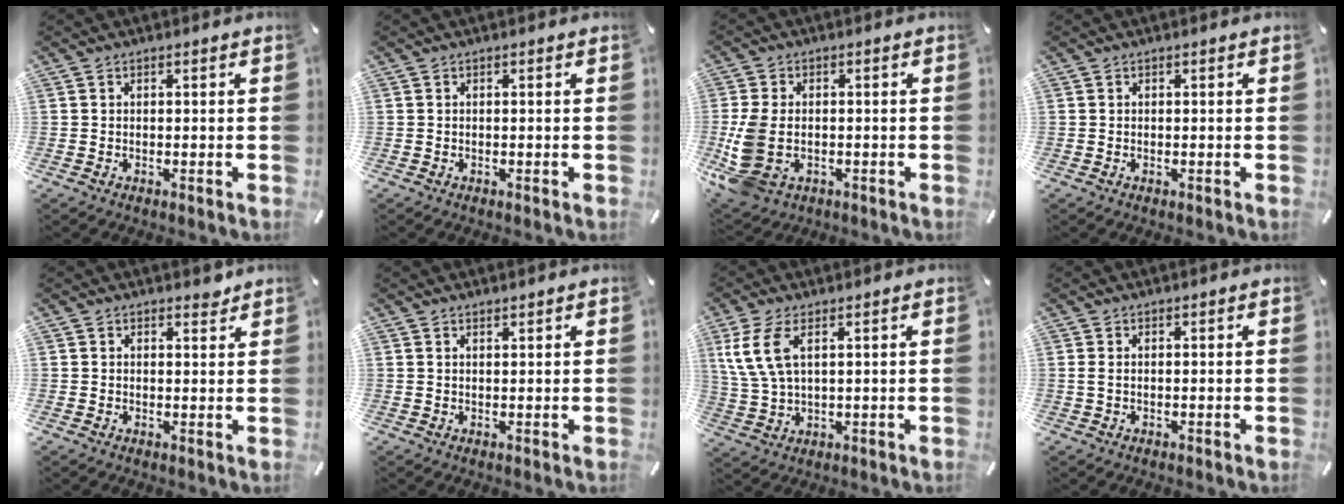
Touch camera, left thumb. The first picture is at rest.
{"total": 0.0}
{"total": 9.6, "force": [-1.5, 6.6, 6.8], "torque": [-0.158, 0.002, -0.021]}
{"total": 0.0}
{"total": 2.1, "force": [1.7, 1.2, 0.1], "torque": [0.020, -0.012, 0.029]}
{"total": 0.9, "force": [0.9, 0.1, 0.1], "torque": [-0.003, -0.002, 0.017]}
{"total": 8.2, "force": [3.5, 3.9, 6.3], "torque": [-0.150, -0.003, 0.064]}
{"total": 1.2, "force": [0.2, 0.4, 1.1], "torque": [-0.023, 0.001, 0.003]}